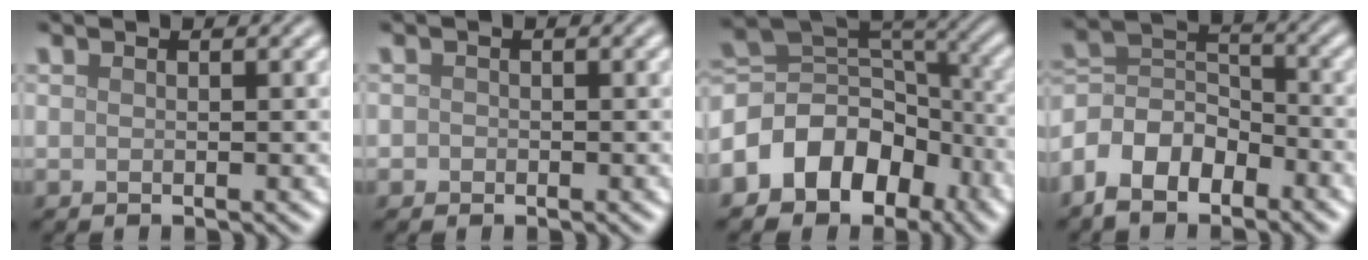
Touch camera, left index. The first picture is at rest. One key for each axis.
{"total": 0.8, "fx": -0.1, "fy": 0.8, "fz": 0.1, "tx": 0.004, "ty": -0.004, "tz": -0.006}
{"total": 8.7, "fx": -4.2, "fy": 6.5, "fz": 4.0, "tx": -0.058, "ty": 0.012, "tz": -0.093}
{"total": 5.8, "fx": -3.6, "fy": 3.4, "fz": 3.1, "tx": -0.056, "ty": 0.007, "tz": -0.081}